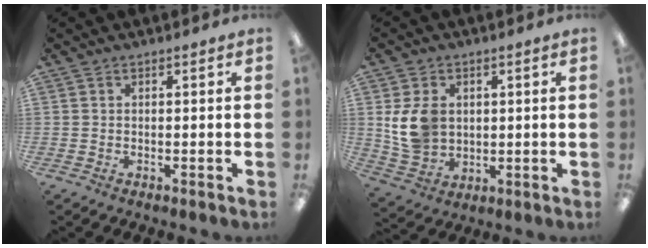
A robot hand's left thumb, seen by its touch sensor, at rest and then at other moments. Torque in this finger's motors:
{"motor_torque": [0.66, 2.01, 1.09, -0.71, 0.10]}